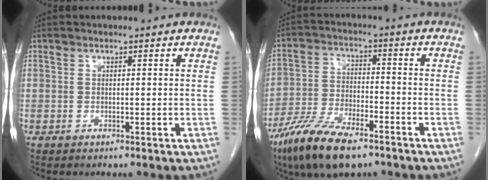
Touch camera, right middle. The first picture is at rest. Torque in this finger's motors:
{"motor_torque": [1.17, -0.97, 0.36, 0.14]}